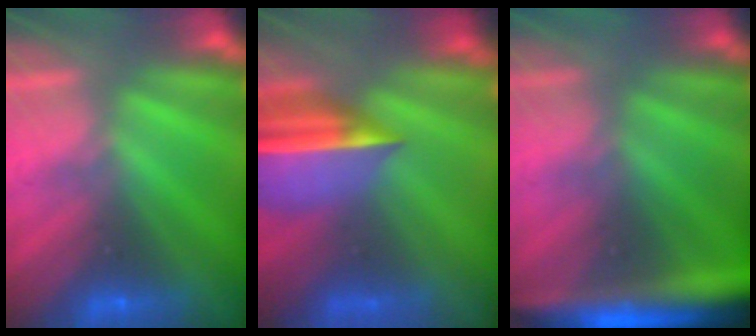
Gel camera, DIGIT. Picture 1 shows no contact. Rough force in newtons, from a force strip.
{"total": 7.8}
{"total": 7.8}